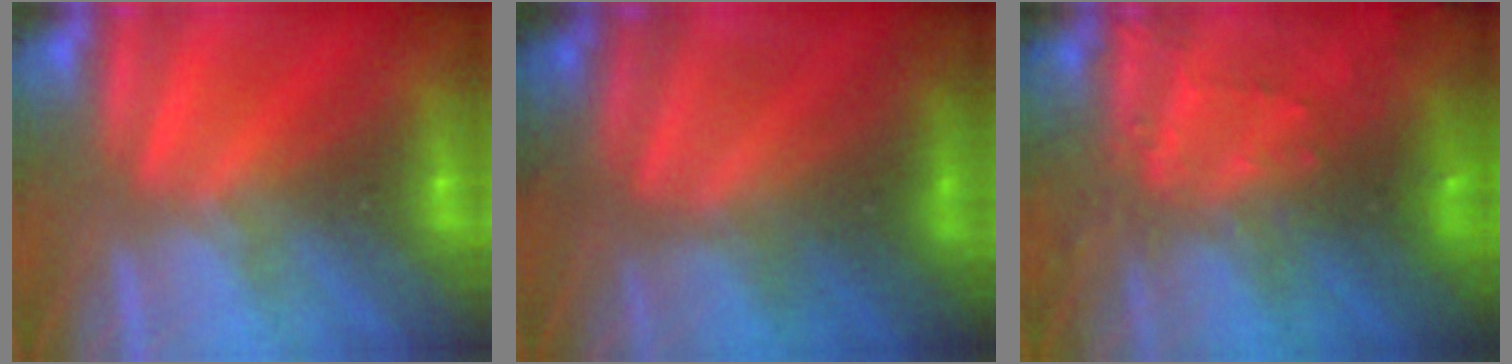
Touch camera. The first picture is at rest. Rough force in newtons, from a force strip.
{"total": 4.9}
{"total": 8.3}